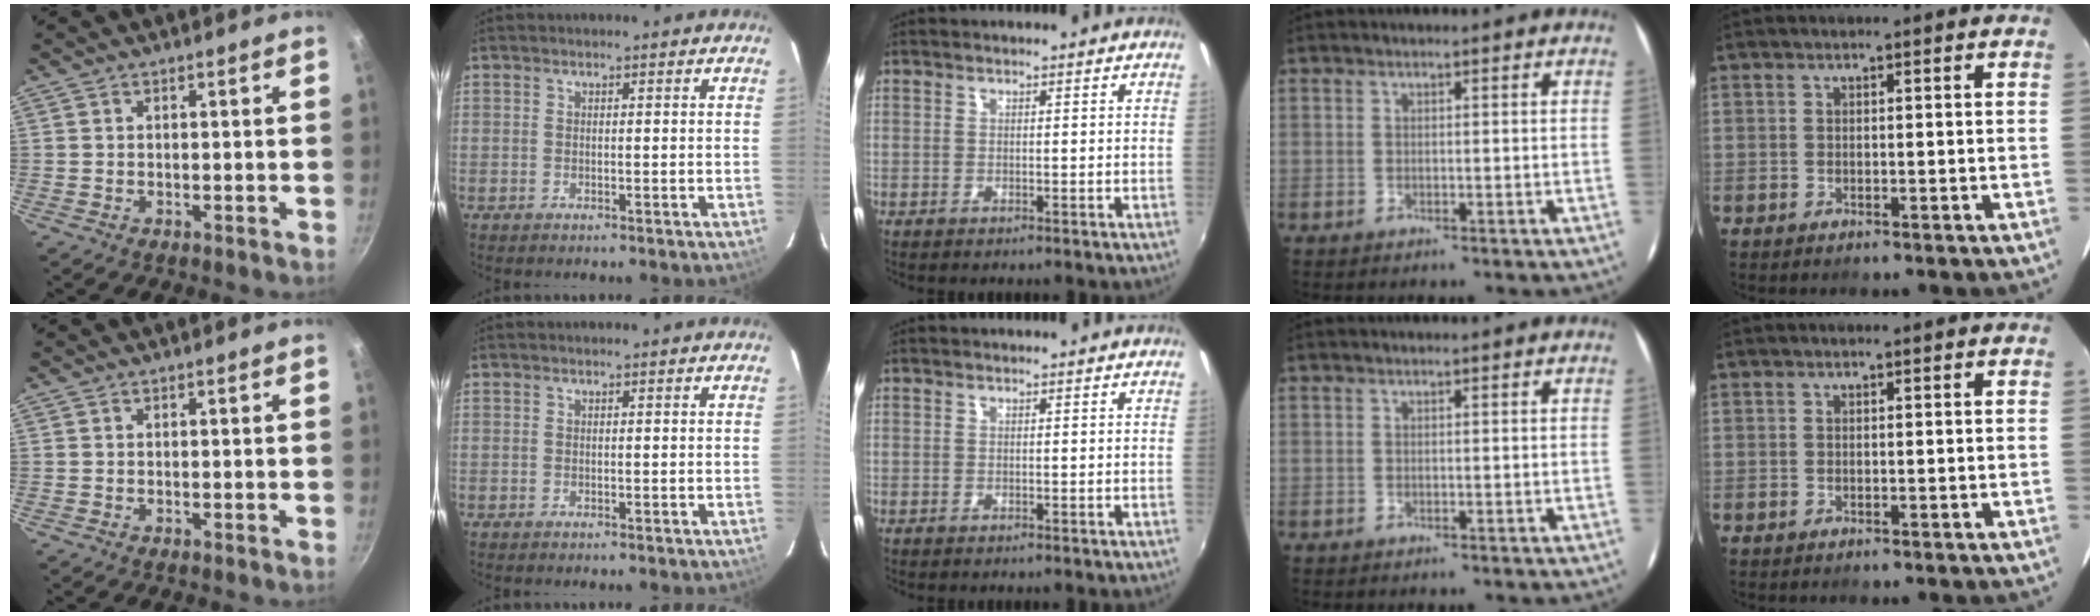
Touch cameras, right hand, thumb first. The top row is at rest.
{}